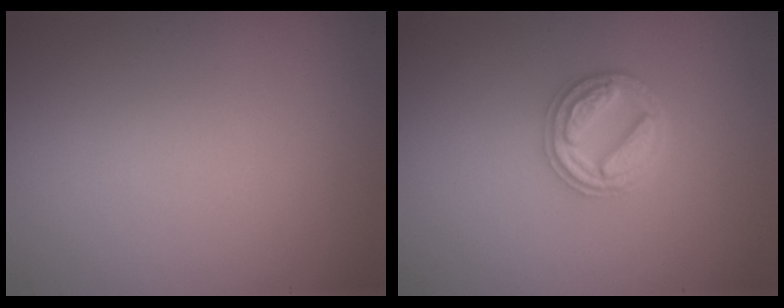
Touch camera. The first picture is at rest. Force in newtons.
{"total": 3.0, "press": 2.9, "slide": 0.4}